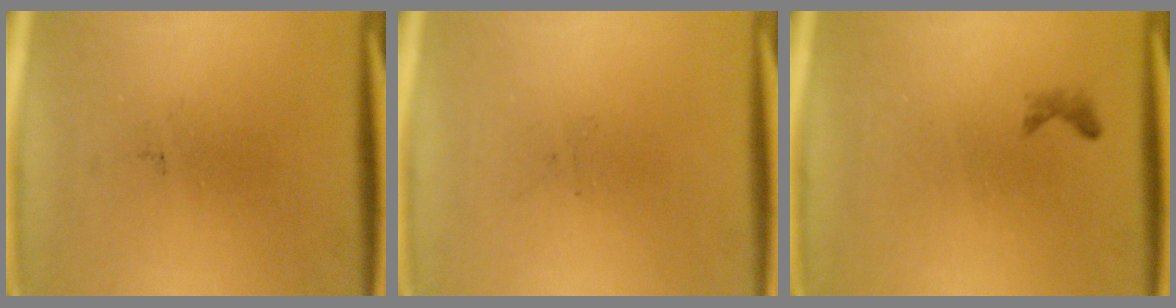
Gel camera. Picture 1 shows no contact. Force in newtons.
{"total": 0.0}
{"total": 0.6}